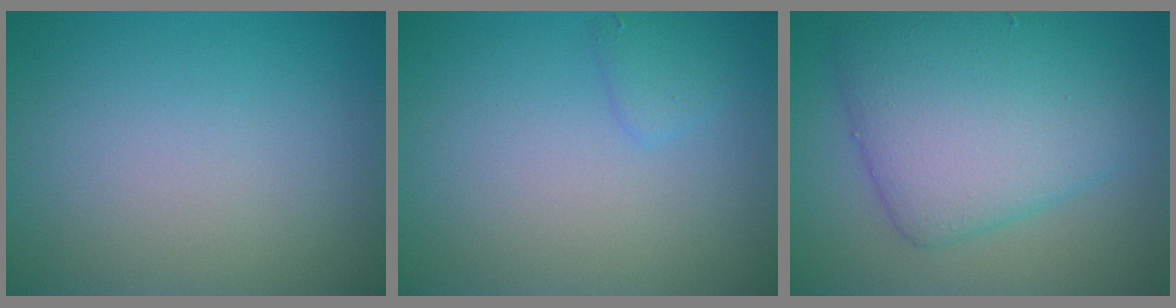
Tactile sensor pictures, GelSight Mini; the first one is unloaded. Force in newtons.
{"total": 1.2, "press": 1.2, "slide": 0.1}
{"total": 8.2, "press": 8.2, "slide": 0.0}